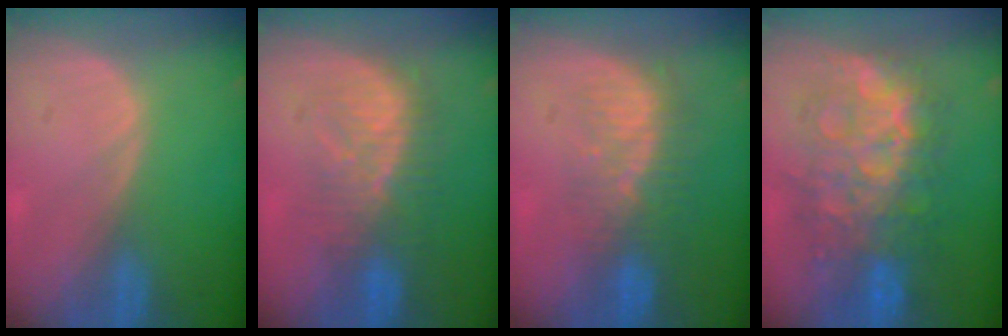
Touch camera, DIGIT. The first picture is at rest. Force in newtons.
{"total": 7.9, "press": 7.8, "slide": 1.6}
{"total": 8.1, "press": 7.1, "slide": 3.9}
{"total": 11.8, "press": 11.8, "slide": 1.2}